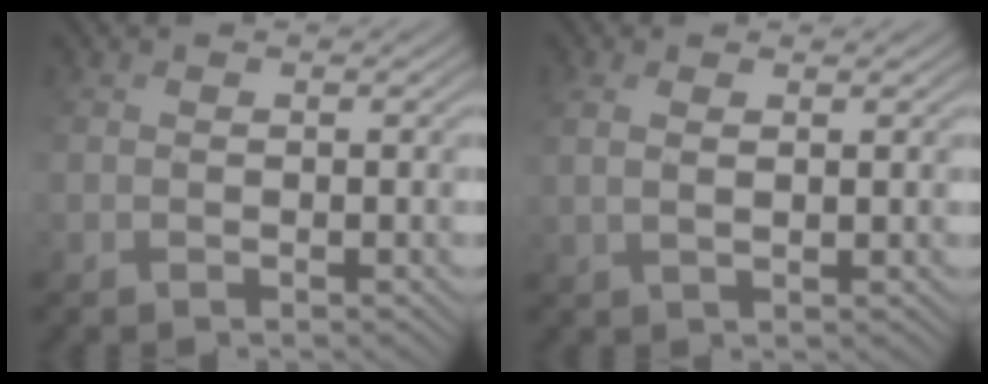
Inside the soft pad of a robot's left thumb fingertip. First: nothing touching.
{"total": 1.7, "force": [1.6, -0.6, 0.4], "torque": [-0.011, 0.010, 0.031]}